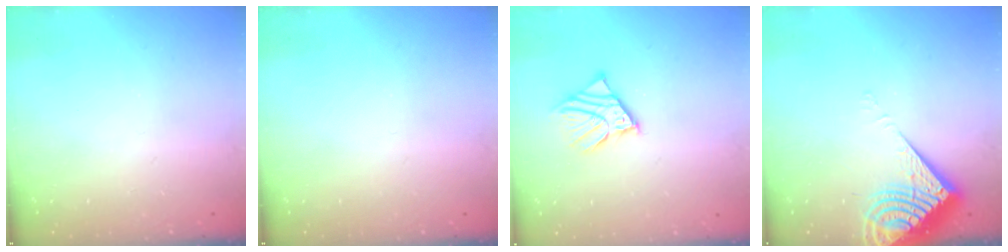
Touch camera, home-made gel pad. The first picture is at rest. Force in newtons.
{"total": 0.0}
{"total": 7.8, "press": 7.7, "slide": 1.1}
{"total": 10.6, "press": 10.5, "slide": 1.6}